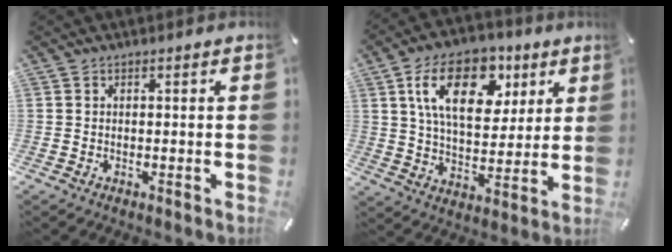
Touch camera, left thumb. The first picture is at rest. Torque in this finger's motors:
{"motor_torque": [1.81, 2.09, 1.47, -1.30, 0.62]}